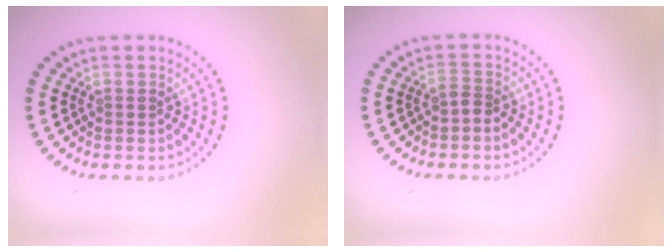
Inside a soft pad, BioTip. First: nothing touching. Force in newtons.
{"total": 1.0, "press": 0.6, "slide": 0.7}